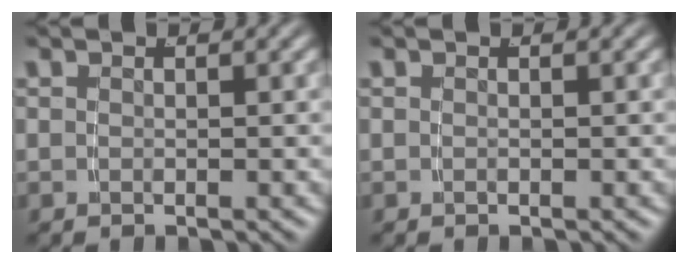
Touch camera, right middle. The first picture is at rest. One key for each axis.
{"total": 0.0}